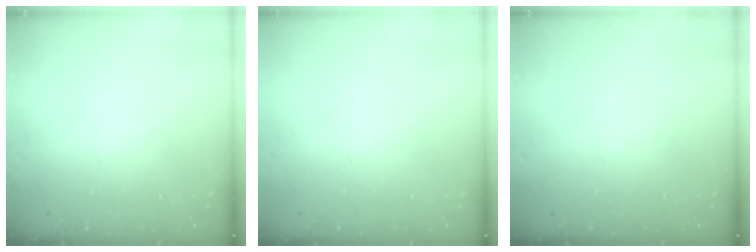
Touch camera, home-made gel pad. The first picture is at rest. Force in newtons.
{"total": 0.0}
{"total": 0.0}